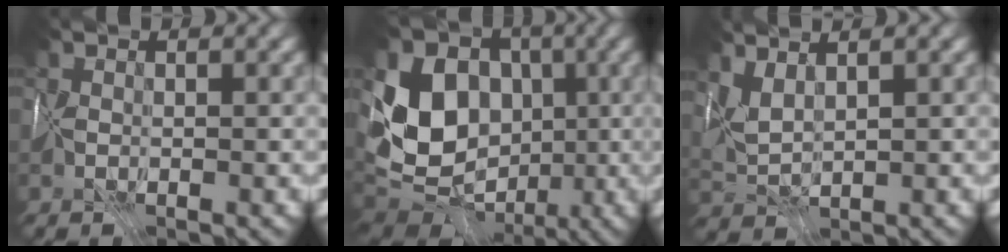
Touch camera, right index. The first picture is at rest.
{"total": 9.6, "force": [0.9, 8.0, 5.2], "torque": [-0.107, -0.003, -0.002]}
{"total": 2.1, "force": [2.0, -0.4, 0.6], "torque": [-0.030, 0.010, 0.043]}